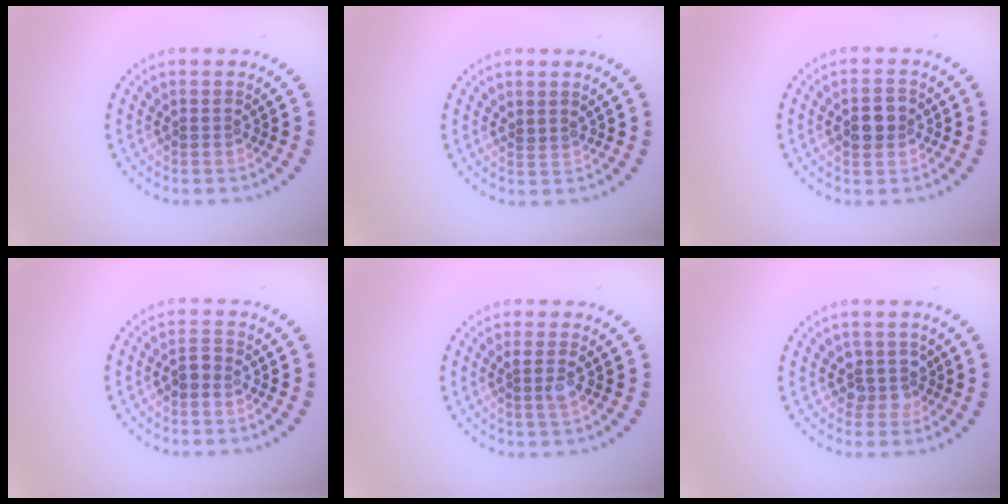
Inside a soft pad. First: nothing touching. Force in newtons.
{"total": 0.5, "press": 0.2, "slide": 0.5}
{"total": 2.8, "press": 2.8, "slide": 0.1}
{"total": 1.3, "press": 1.2, "slide": 0.5}
{"total": 1.6, "press": 1.3, "slide": 0.9}
{"total": 2.1, "press": 1.6, "slide": 1.2}